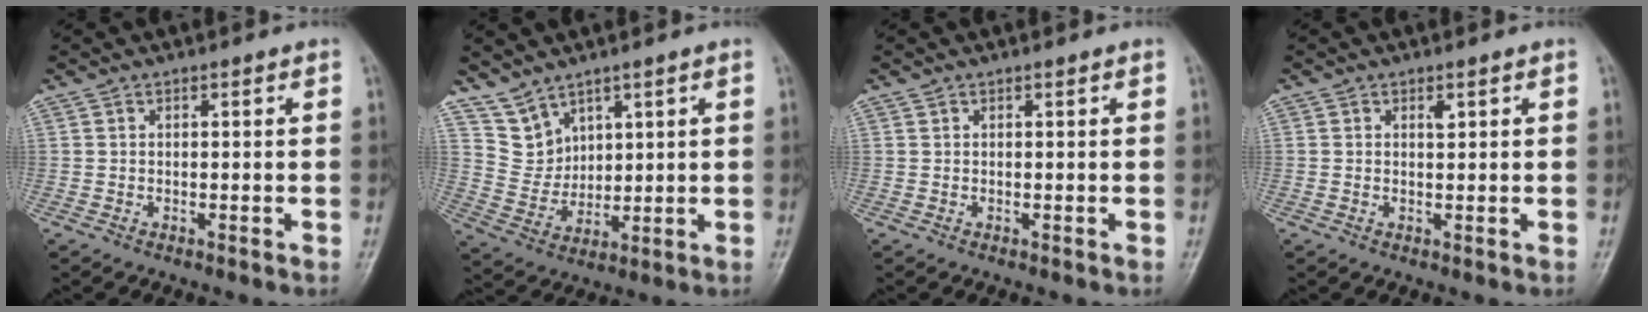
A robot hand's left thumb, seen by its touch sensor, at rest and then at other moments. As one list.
[{"total": 6.0, "force": [4.8, 3.6, 0.6], "torque": [0.012, -0.037, 0.114]}, {"total": 0.0}, {"total": 1.1, "force": [0.5, 0.4, 0.8], "torque": [-0.009, -0.002, 0.009]}]